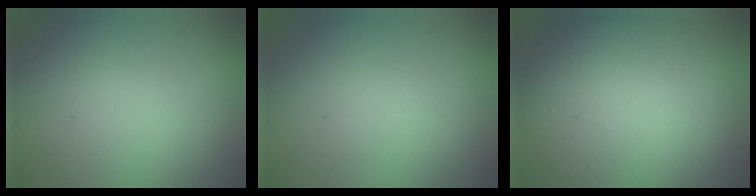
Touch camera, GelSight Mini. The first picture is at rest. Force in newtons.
{"total": 0.0}
{"total": 10.9, "press": 10.8, "slide": 1.1}